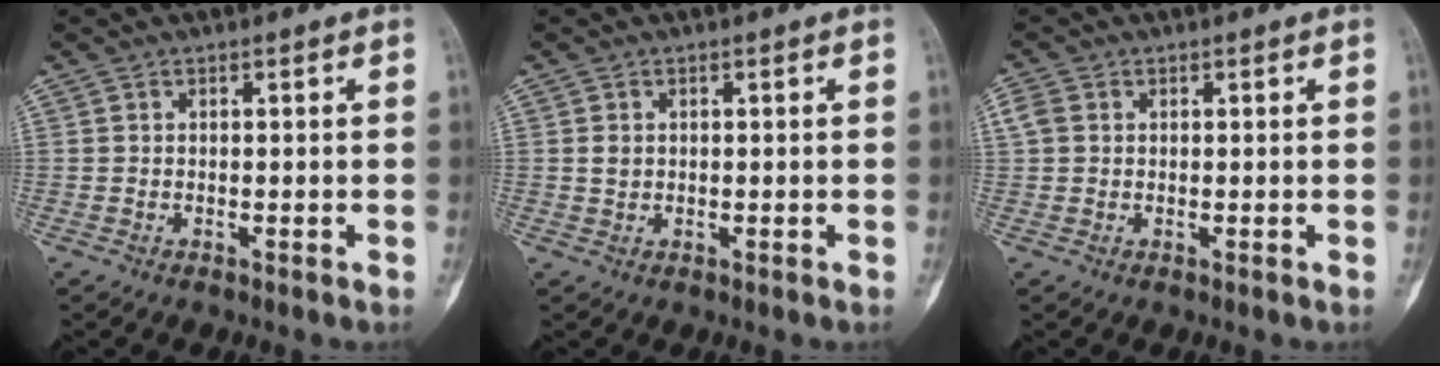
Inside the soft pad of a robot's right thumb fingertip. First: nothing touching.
{"total": 1.4, "force": [0.2, 1.1, 0.8], "torque": [-0.012, 0.000, 0.008]}
{"total": 2.4, "force": [0.6, 2.0, 1.2], "torque": [-0.034, 0.009, 0.012]}